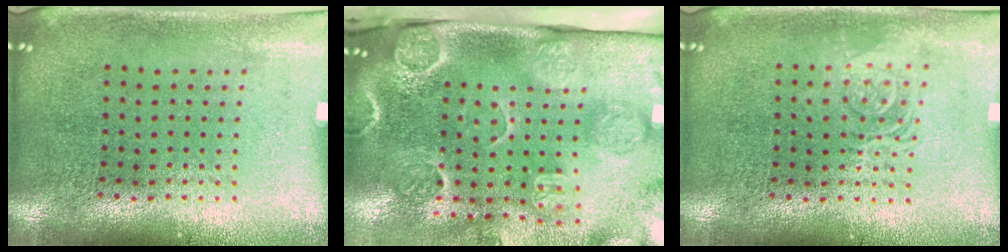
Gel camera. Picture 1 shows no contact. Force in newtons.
{"total": 4.6, "press": 3.3, "slide": 3.2}
{"total": 2.5, "press": 2.5, "slide": 0.5}